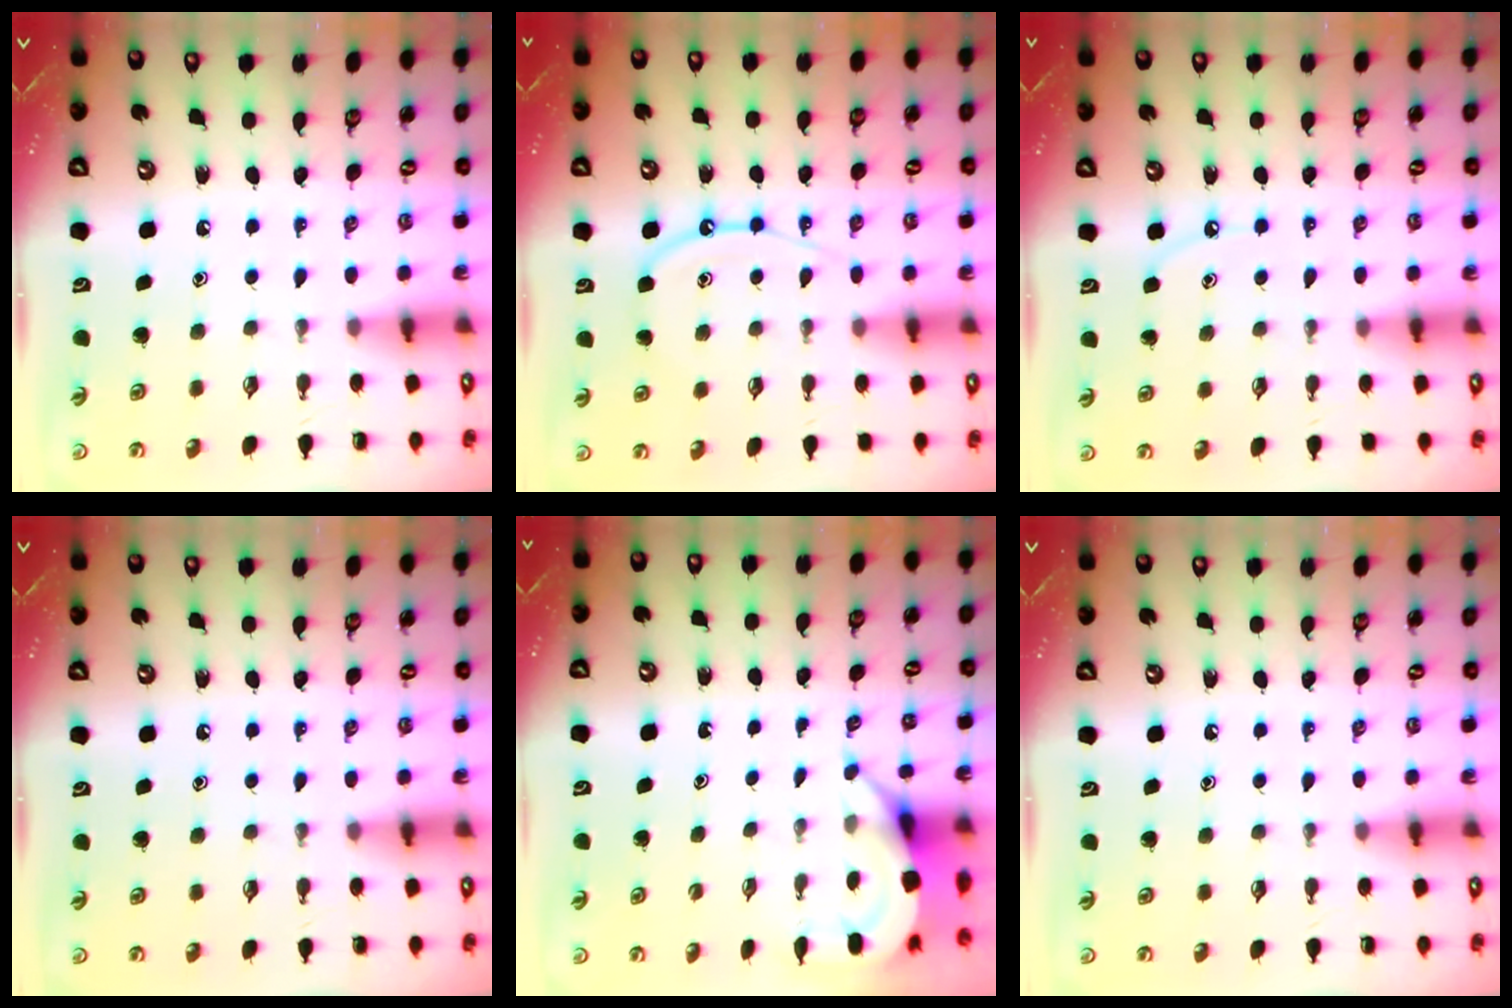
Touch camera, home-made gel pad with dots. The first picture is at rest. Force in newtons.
{"total": 10.7, "press": 10.7, "slide": 0.6}
{"total": 4.7, "press": 4.7, "slide": 0.6}
{"total": 0.0}
{"total": 4.0, "press": 4.0, "slide": 0.5}
{"total": 0.0}